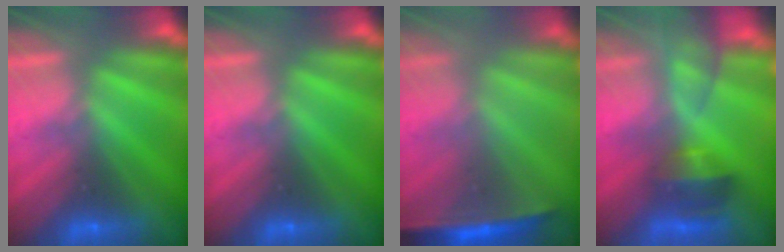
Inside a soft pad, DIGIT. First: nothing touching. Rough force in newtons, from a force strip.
{"total": 0.0}
{"total": 1.3}
{"total": 9.1}